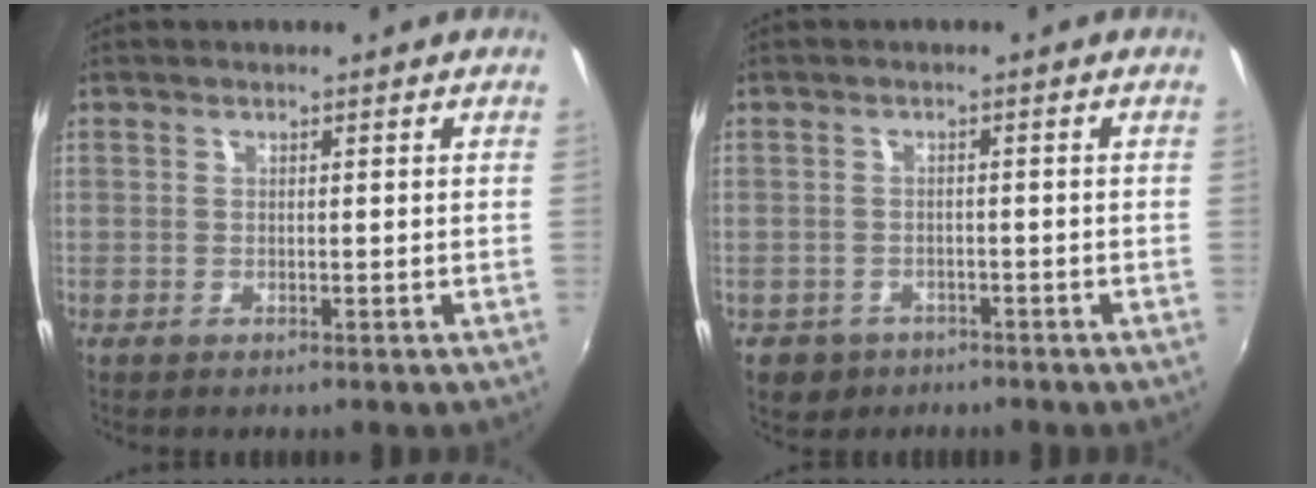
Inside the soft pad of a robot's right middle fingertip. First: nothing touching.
{"total": 4.4, "force": [-2.4, 3.5, 1.2], "torque": [-0.036, -0.005, -0.032]}